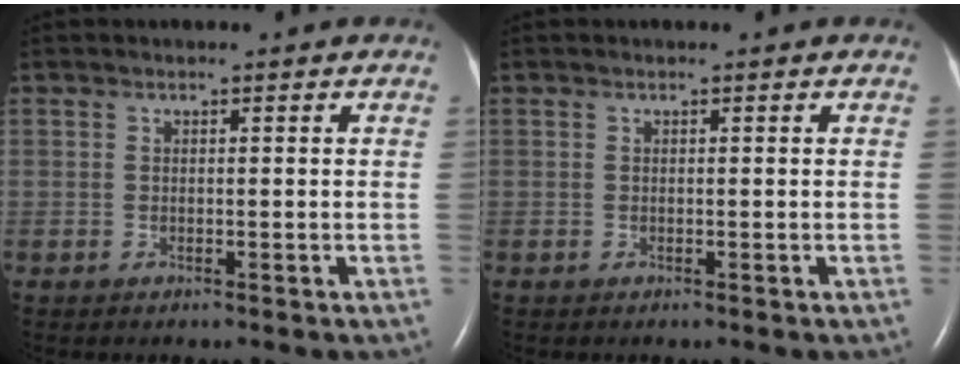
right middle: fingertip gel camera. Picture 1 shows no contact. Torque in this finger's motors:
{"motor_torque": [0.00, 0.00, 0.00, 0.00]}